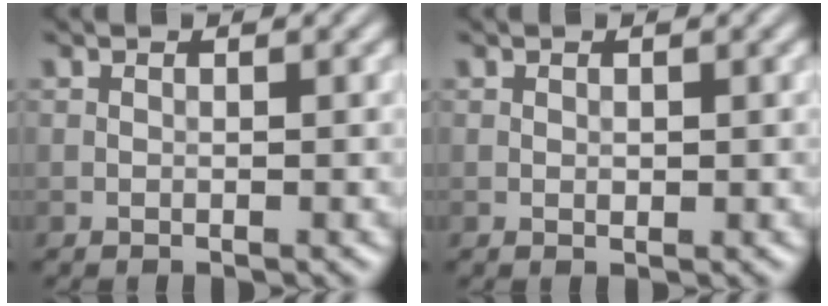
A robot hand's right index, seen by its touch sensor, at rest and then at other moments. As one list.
[{"total": 0.6, "force": [0.1, 0.3, 0.4], "torque": [-0.005, -0.001, 0.001]}]